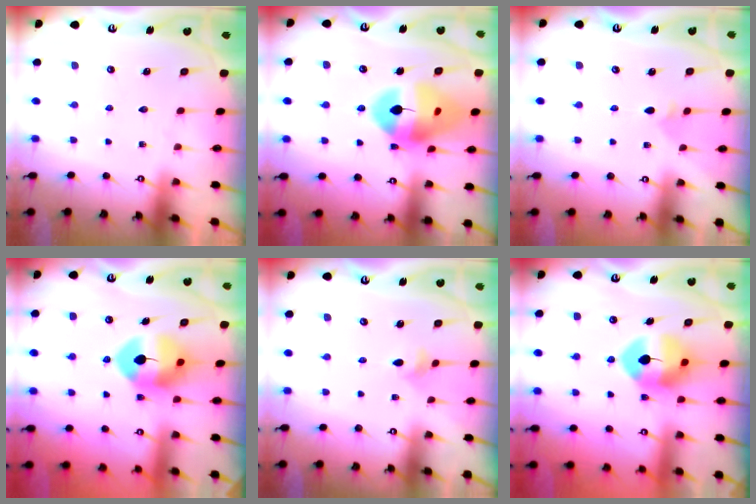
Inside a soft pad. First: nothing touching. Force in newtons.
{"total": 16.7, "press": 16.5, "slide": 2.4}
{"total": 3.0, "press": 2.9, "slide": 0.7}
{"total": 9.3, "press": 9.2, "slide": 1.4}
{"total": 3.3, "press": 3.3, "slide": 0.8}
{"total": 8.5, "press": 8.4, "slide": 1.3}